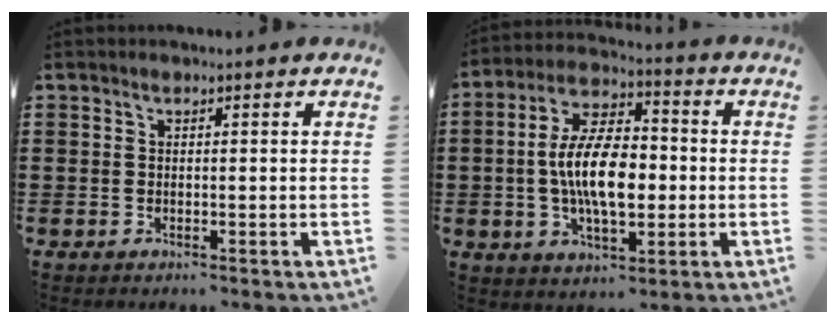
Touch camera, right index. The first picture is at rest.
{"total": 11.2, "force": [-0.9, 5.4, 9.8], "torque": [-0.202, 0.000, -0.021]}